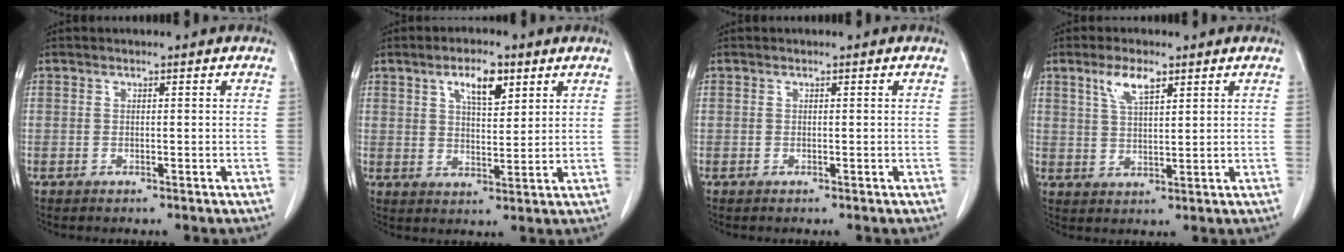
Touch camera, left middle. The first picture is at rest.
{"total": 6.2, "force": [3.3, 2.1, 4.7], "torque": [-0.082, 0.003, 0.056]}
{"total": 0.0}
{"total": 4.9, "force": [2.9, 1.5, 3.7], "torque": [-0.079, 0.005, 0.059]}